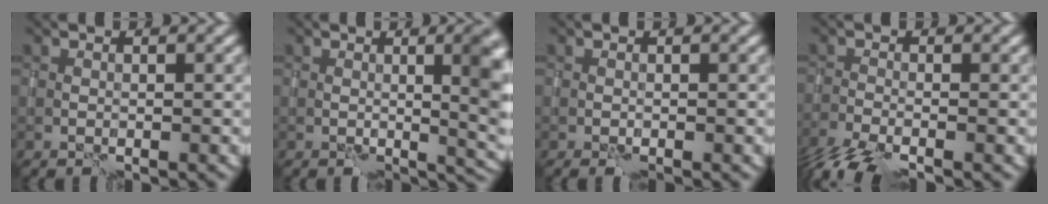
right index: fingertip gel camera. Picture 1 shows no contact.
{"total": 8.6, "force": [0.3, 3.4, 7.9], "torque": [-0.063, 0.007, 0.004]}
{"total": 0.5, "force": [-0.4, 0.2, 0.4], "torque": [-0.011, -0.001, -0.006]}
{"total": 4.9, "force": [-3.8, 1.5, 2.8], "torque": [-0.064, -0.025, -0.080]}